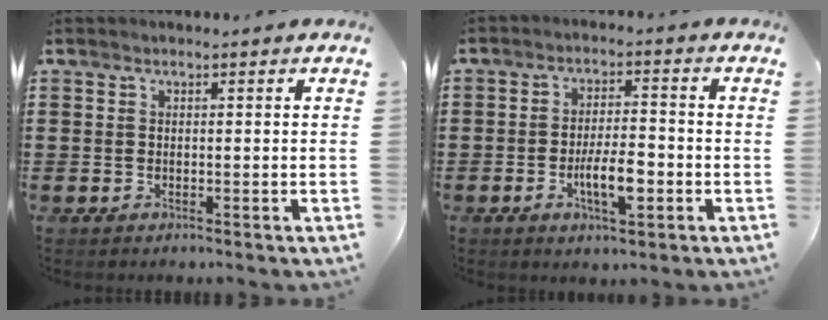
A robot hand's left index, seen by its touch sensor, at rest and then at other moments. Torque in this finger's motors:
{"motor_torque": [0.52, 0.04, 0.28, 0.08]}